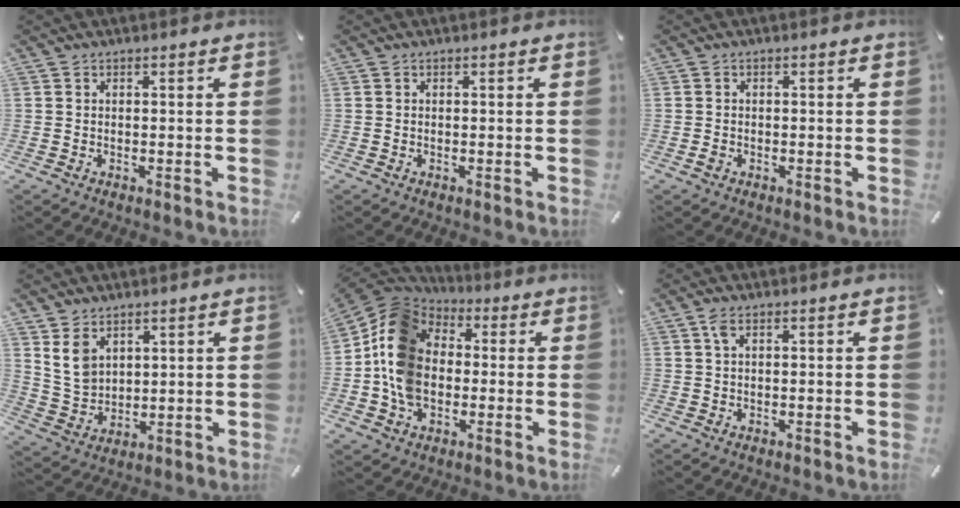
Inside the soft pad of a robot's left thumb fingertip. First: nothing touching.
{"total": 0.0}
{"total": 1.1, "force": [-0.4, 0.8, 0.6], "torque": [-0.011, 0.003, -0.008]}
{"total": 6.9, "force": [3.7, 5.1, 2.8], "torque": [-0.083, -0.008, 0.070]}
{"total": 13.7, "force": [-2.3, 11.3, 7.4], "torque": [-0.167, 0.030, -0.043]}
{"total": 2.0, "force": [0.7, 0.5, 1.8], "torque": [-0.039, 0.004, 0.011]}